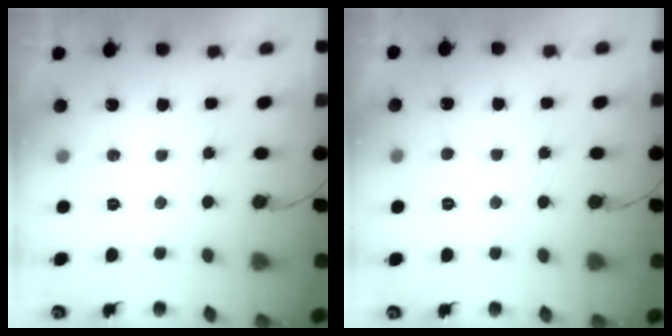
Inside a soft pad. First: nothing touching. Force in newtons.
{"total": 3.1, "press": 3.1, "slide": 0.3}